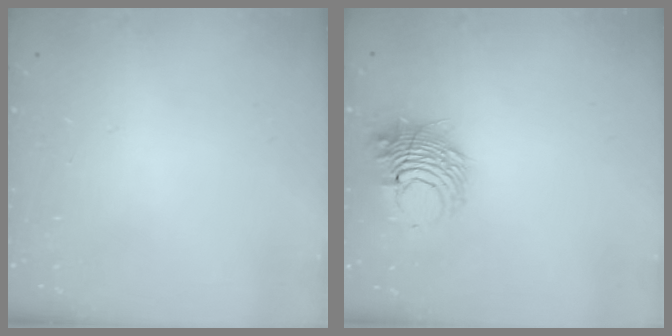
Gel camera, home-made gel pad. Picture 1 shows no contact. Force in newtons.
{"total": 9.1, "press": 9.0, "slide": 1.0}